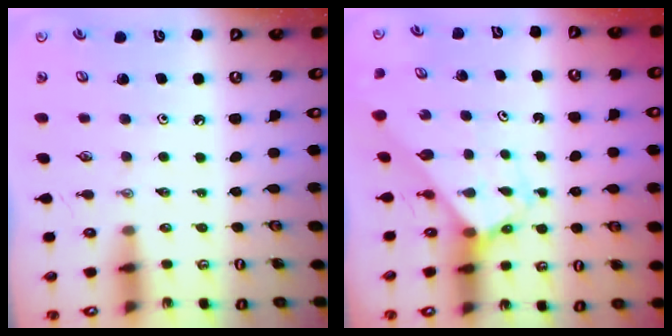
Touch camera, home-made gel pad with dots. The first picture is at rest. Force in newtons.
{"total": 2.8, "press": 2.8, "slide": 0.1}